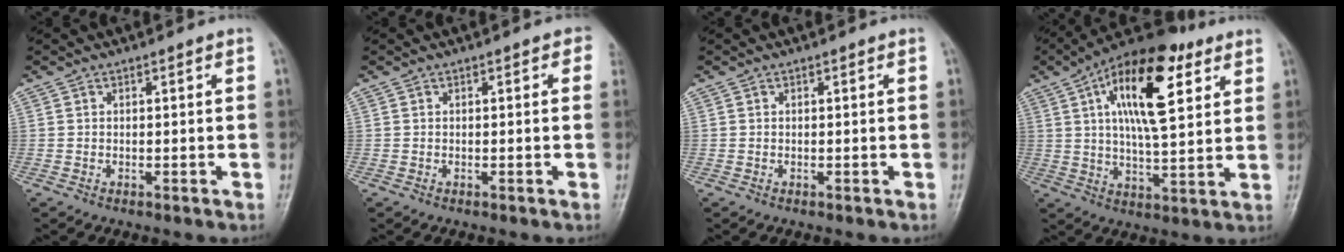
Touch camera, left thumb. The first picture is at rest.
{"total": 1.0, "force": [0.2, 0.7, 0.7], "torque": [0.010, 0.005, -0.006]}
{"total": 0.0}
{"total": 19.3, "force": [7.6, 7.5, 16.1], "torque": [-0.243, -0.010, 0.117]}